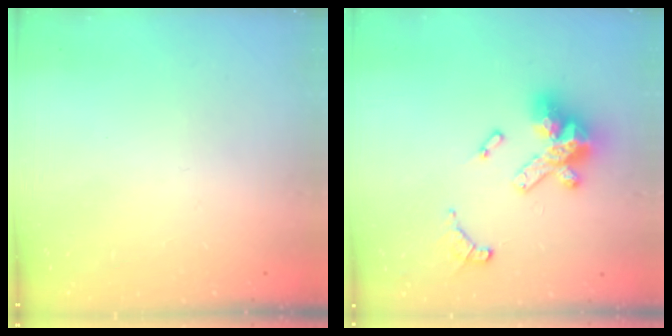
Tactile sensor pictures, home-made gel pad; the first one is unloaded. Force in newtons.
{"total": 14.2, "press": 14.2, "slide": 1.0}